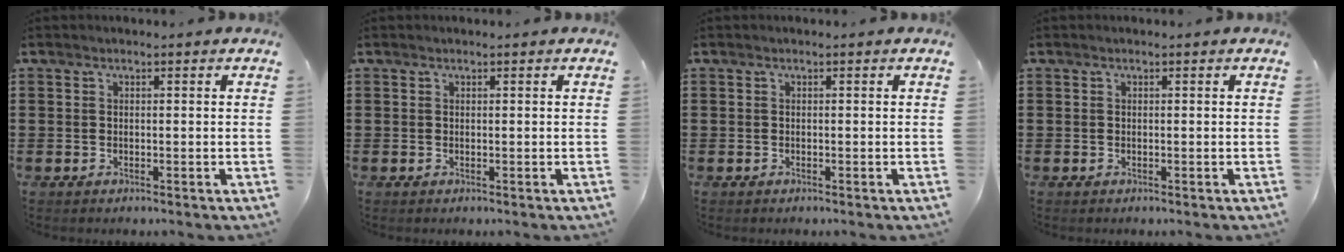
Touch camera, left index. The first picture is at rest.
{"total": 0.0}
{"total": 0.0}
{"total": 0.0}